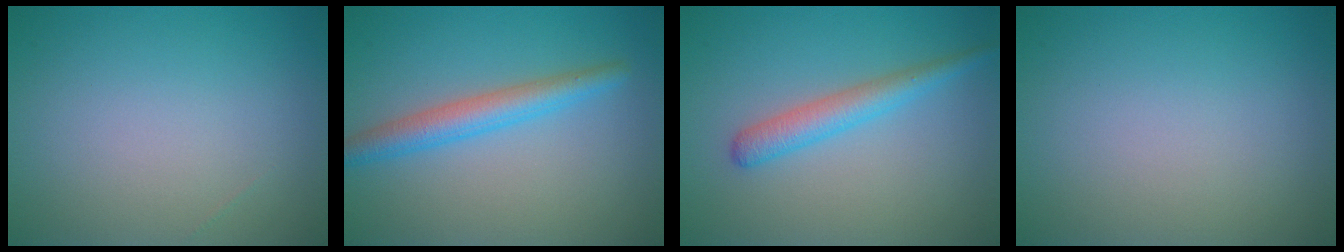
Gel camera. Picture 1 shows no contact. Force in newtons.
{"total": 3.4, "press": 3.4, "slide": 0.0}
{"total": 2.8, "press": 2.8, "slide": 0.0}
{"total": 0.0}